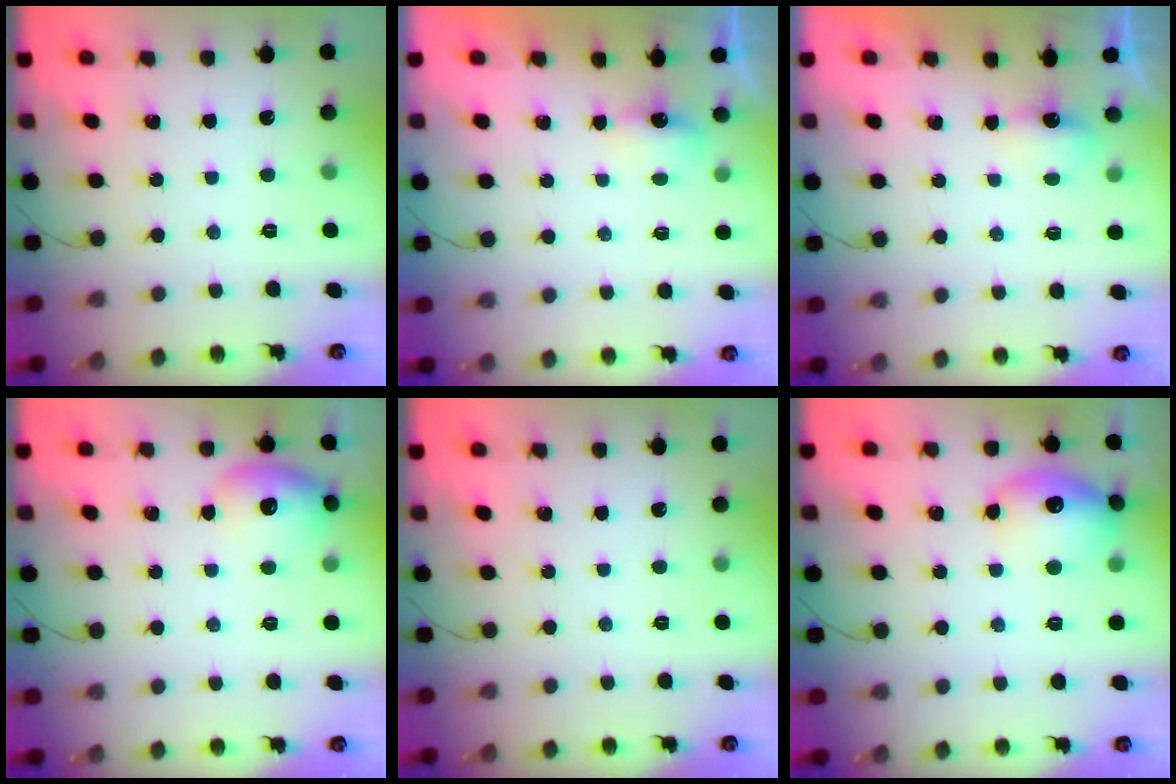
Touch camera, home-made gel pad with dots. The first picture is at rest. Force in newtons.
{"total": 3.1, "press": 3.0, "slide": 1.0}
{"total": 3.1, "press": 3.0, "slide": 1.0}
{"total": 10.6, "press": 10.5, "slide": 1.3}
{"total": 0.0}
{"total": 15.0, "press": 14.9, "slide": 1.4}